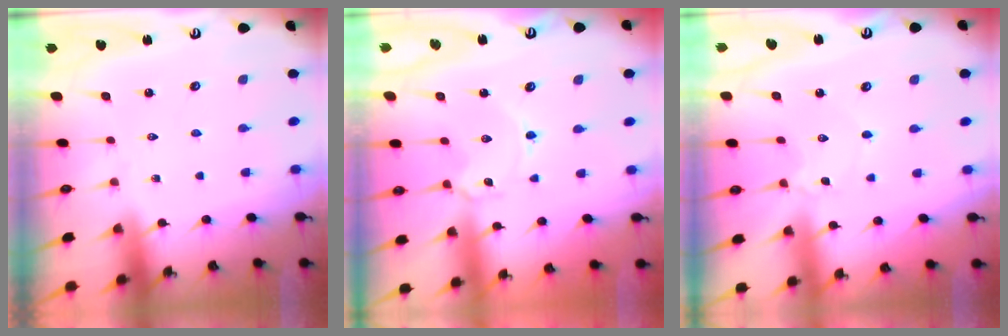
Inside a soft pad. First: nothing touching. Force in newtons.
{"total": 1.8, "press": 1.7, "slide": 0.3}
{"total": 2.7, "press": 2.7, "slide": 0.3}